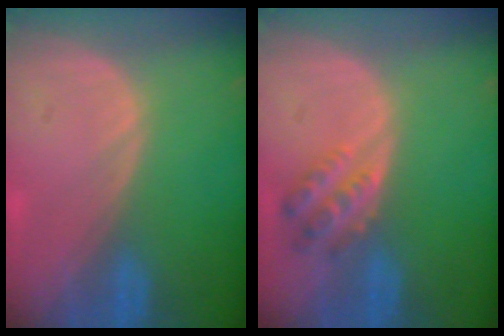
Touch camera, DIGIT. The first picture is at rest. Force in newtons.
{"total": 4.4, "press": 4.2, "slide": 1.3}